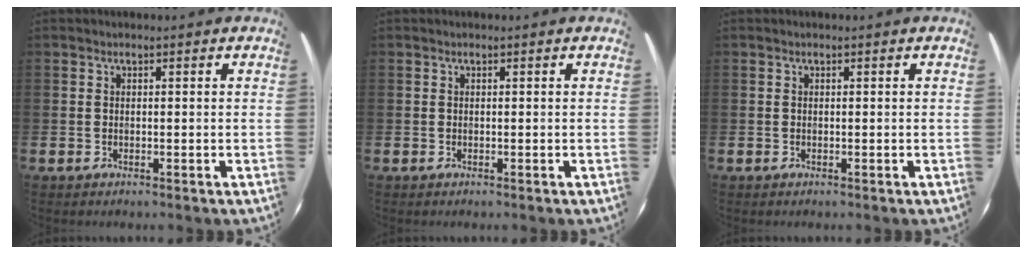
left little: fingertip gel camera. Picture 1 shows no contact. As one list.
[{"total": 0.0}, {"total": 0.0}]